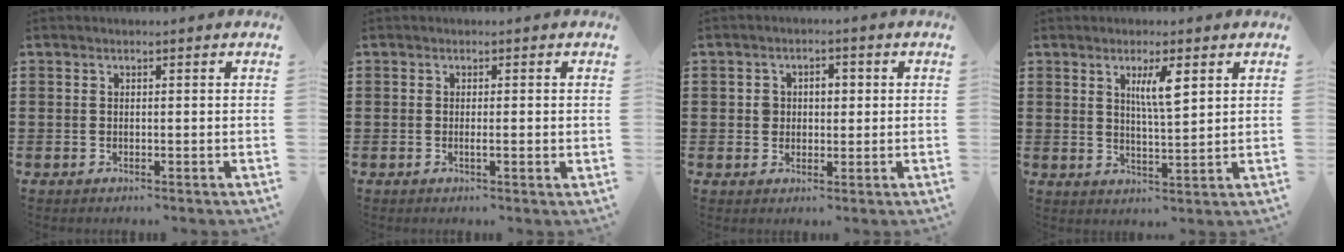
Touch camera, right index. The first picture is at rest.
{"total": 1.5, "force": [-0.3, 0.0, 1.4], "torque": [-0.023, -0.004, -0.005]}
{"total": 2.6, "force": [0.1, 2.2, 1.3], "torque": [-0.035, 0.012, -0.003]}
{"total": 4.9, "force": [2.2, 1.1, 4.3], "torque": [-0.083, 0.003, 0.032]}